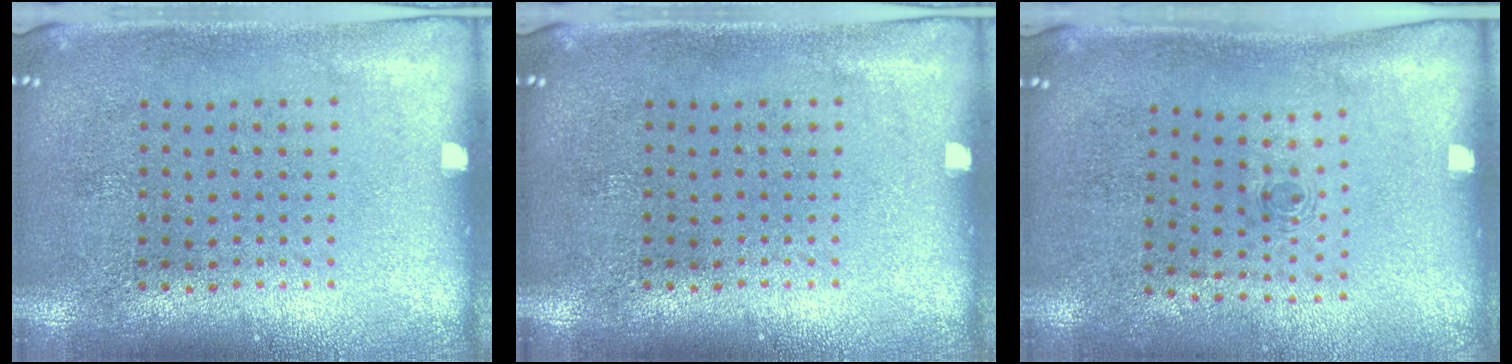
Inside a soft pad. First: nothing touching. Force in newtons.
{"total": 0.0}
{"total": 0.6, "press": 0.3, "slide": 0.5}